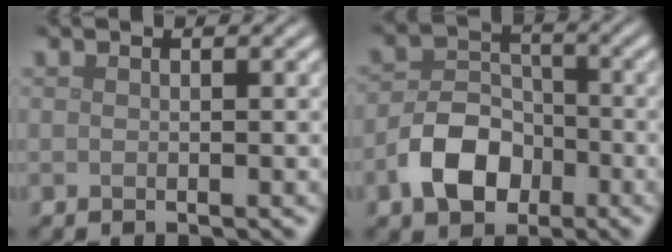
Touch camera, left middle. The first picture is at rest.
{"total": 5.3, "force": [-2.4, 3.7, 3.0], "torque": [-0.054, 0.002, -0.048]}